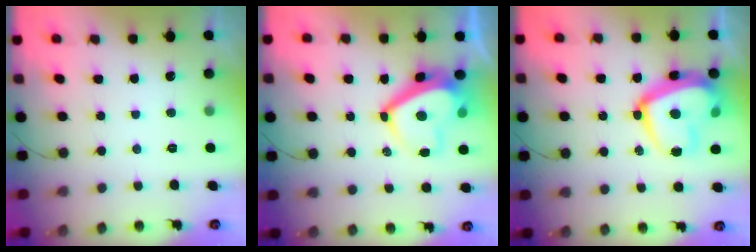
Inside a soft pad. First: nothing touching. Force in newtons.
{"total": 10.4, "press": 10.2, "slide": 2.1}
{"total": 21.3, "press": 21.2, "slide": 1.6}